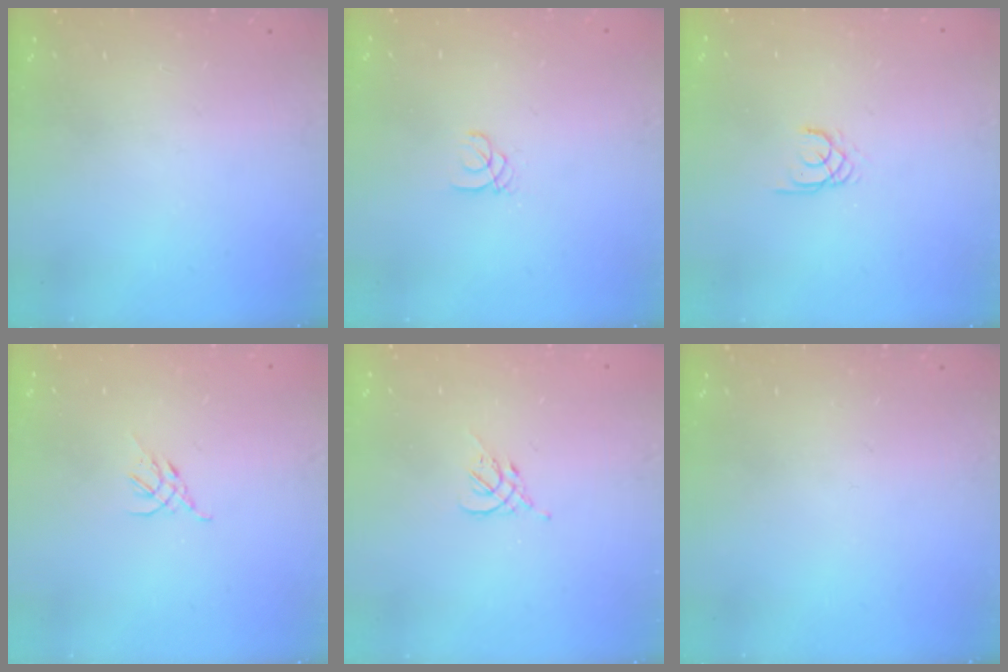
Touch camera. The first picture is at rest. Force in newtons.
{"total": 1.4, "press": 1.4, "slide": 0.1}
{"total": 1.6, "press": 1.6, "slide": 0.2}
{"total": 2.7, "press": 2.6, "slide": 0.7}
{"total": 1.2, "press": 1.1, "slide": 0.5}
{"total": 0.0}